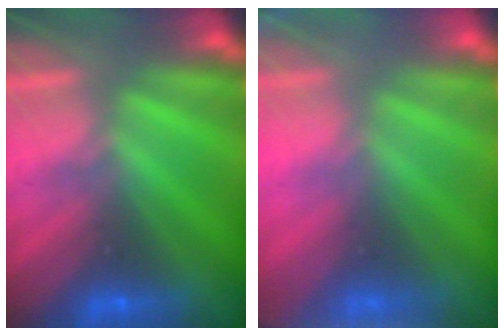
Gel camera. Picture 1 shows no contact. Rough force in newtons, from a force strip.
{"total": 3.3}